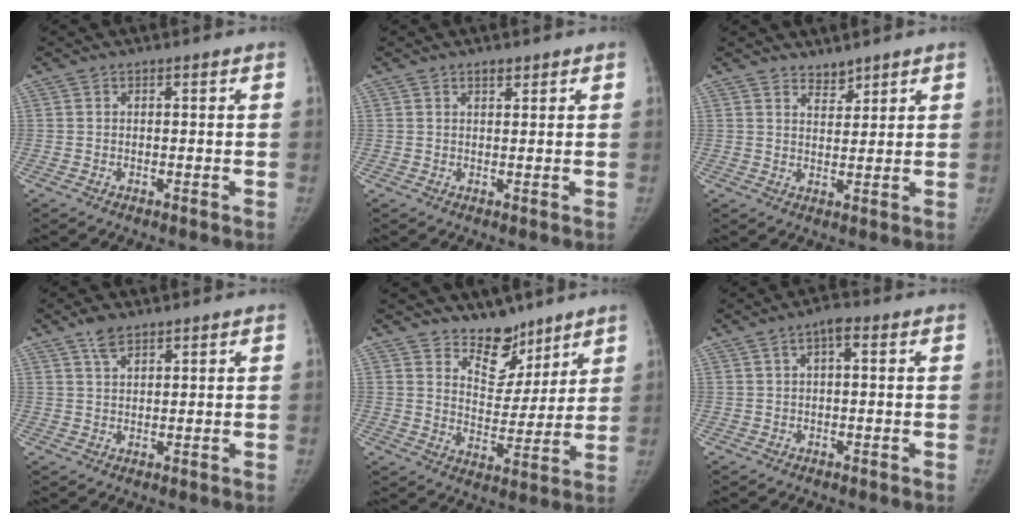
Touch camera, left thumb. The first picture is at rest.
{"total": 1.4, "force": [1.1, 0.6, 0.7], "torque": [-0.007, -0.006, 0.017]}
{"total": 2.8, "force": [2.5, 1.1, 0.4], "torque": [0.010, -0.021, 0.042]}
{"total": 3.2, "force": [2.2, 1.8, 1.3], "torque": [-0.015, -0.009, 0.042]}
{"total": 9.5, "force": [7.6, 5.3, 2.2], "torque": [0.004, -0.062, 0.134]}
{"total": 3.1, "force": [1.0, 1.2, 2.7], "torque": [-0.045, 0.009, 0.013]}